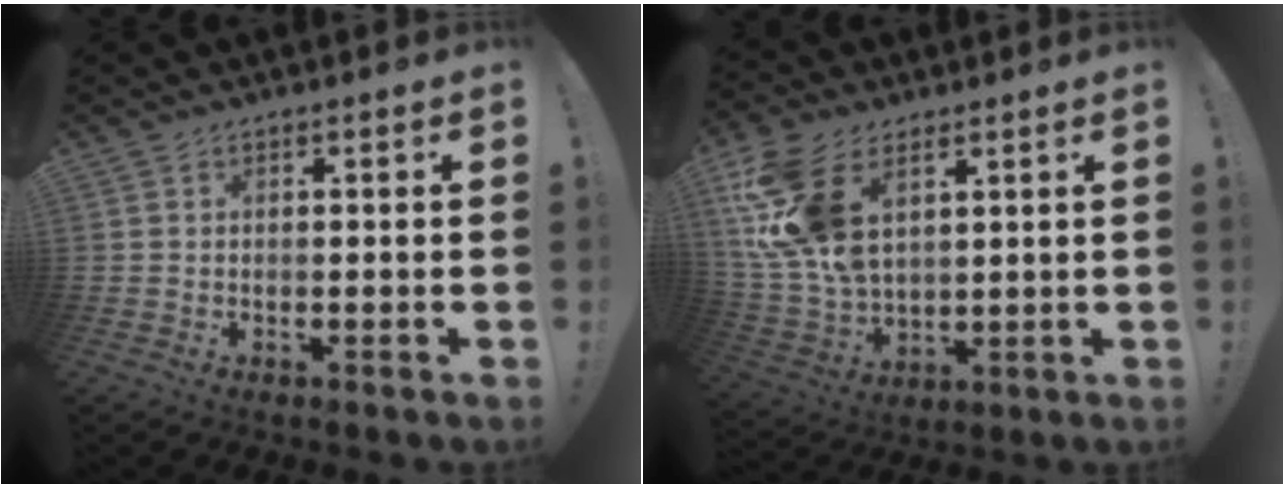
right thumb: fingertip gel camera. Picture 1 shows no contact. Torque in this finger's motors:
{"motor_torque": [1.20, 1.25, 1.13, 0.94, 0.17]}